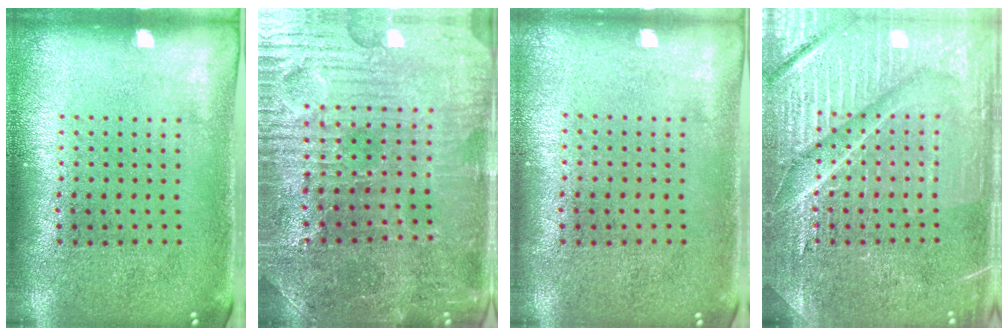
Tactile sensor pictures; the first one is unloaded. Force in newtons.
{"total": 3.8, "press": 3.7, "slide": 0.5}
{"total": 0.0}
{"total": 7.4, "press": 7.3, "slide": 1.1}